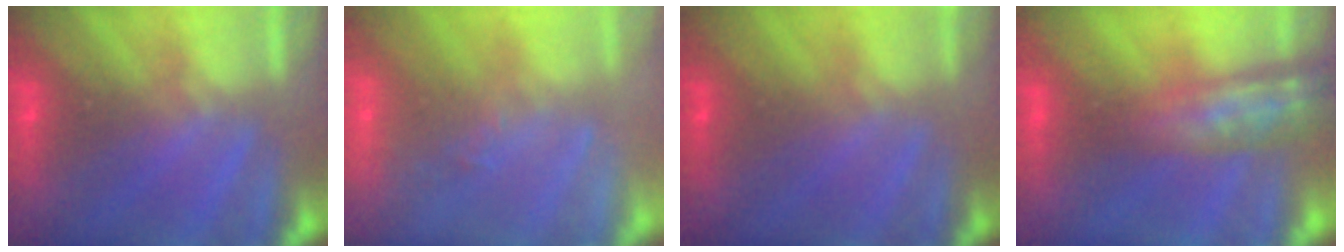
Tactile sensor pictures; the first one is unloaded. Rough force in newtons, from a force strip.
{"total": 2.2}
{"total": 2.4}
{"total": 3.0}